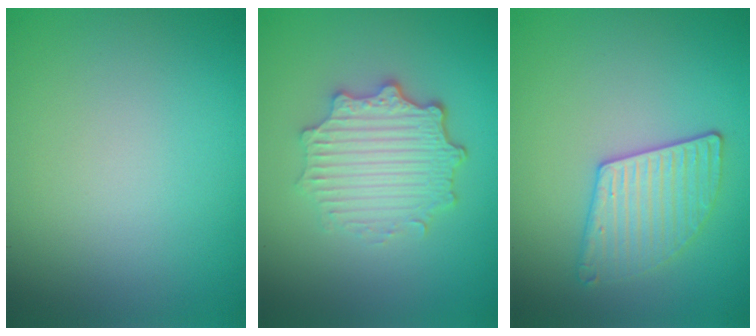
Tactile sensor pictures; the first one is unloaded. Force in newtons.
{"total": 4.9, "press": 3.8, "slide": 3.0}
{"total": 3.0, "press": 2.9, "slide": 0.4}